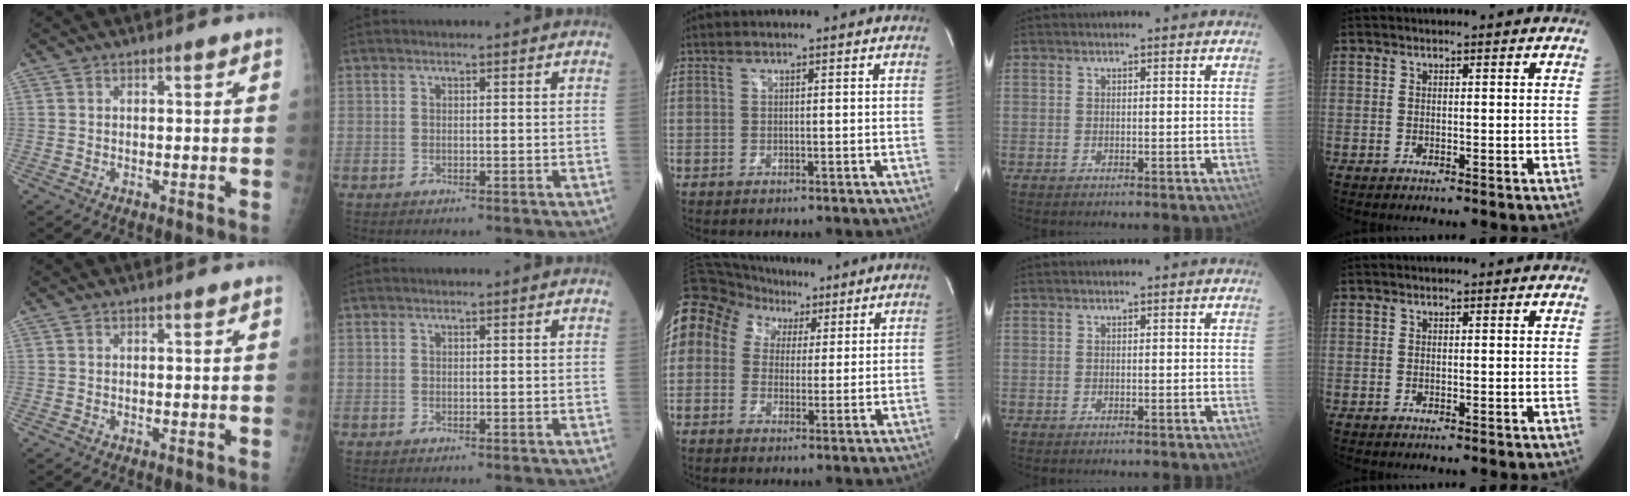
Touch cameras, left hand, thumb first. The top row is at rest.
{"middle": {"total": 14.0, "force": [6.1, 11.4, 5.4], "torque": [-0.126, 0.088, 0.110]}}